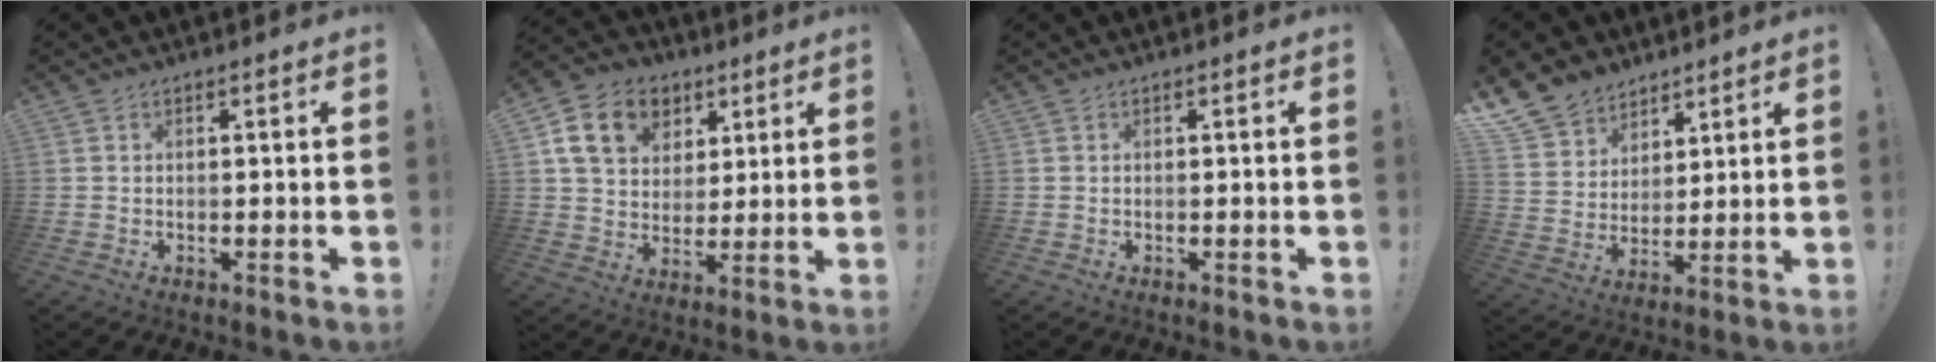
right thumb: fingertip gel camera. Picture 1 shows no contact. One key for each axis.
{"total": 15.4, "fx": 6.7, "fy": 11.7, "fz": 7.4, "tx": -0.104, "ty": -0.024, "tz": 0.131}
{"total": 0.0}
{"total": 10.8, "fx": 7.7, "fy": 7.4, "fz": 1.8, "tx": -0.038, "ty": -0.061, "tz": 0.155}